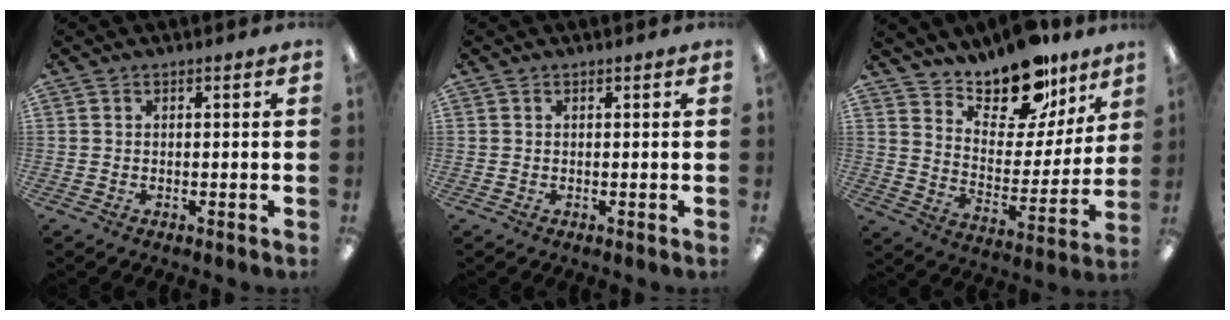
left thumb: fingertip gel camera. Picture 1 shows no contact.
{"total": 0.0}
{"total": 16.5, "force": [14.0, 6.7, 5.8], "torque": [-0.091, -0.109, 0.245]}